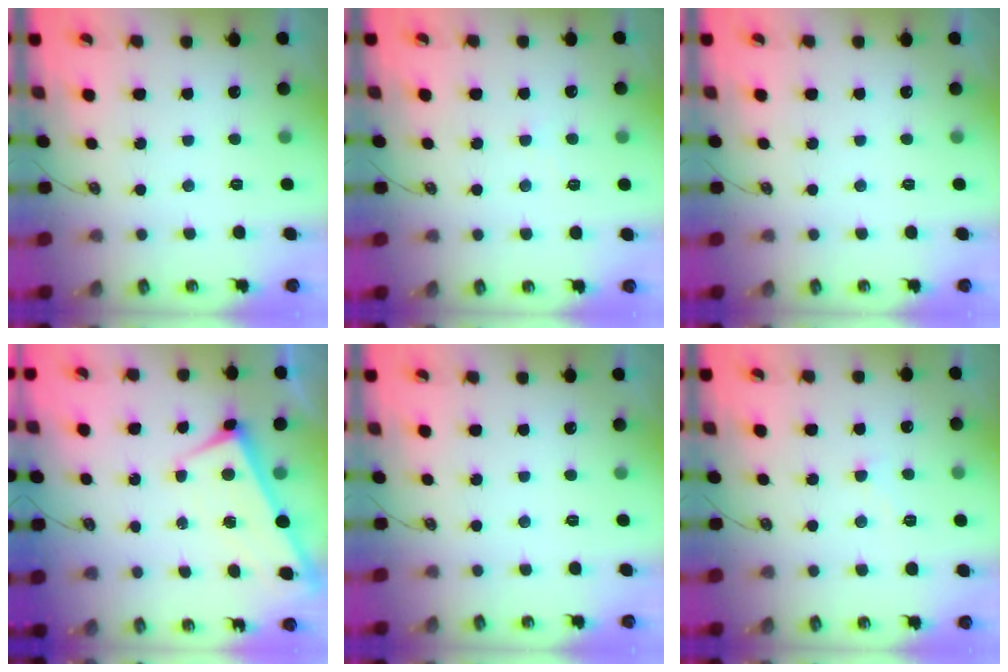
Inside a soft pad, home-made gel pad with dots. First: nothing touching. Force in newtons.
{"total": 0.5, "press": 0.5, "slide": 0.2}
{"total": 0.0}
{"total": 1.0, "press": 1.0, "slide": 0.1}
{"total": 0.0}
{"total": 1.9, "press": 1.8, "slide": 0.6}